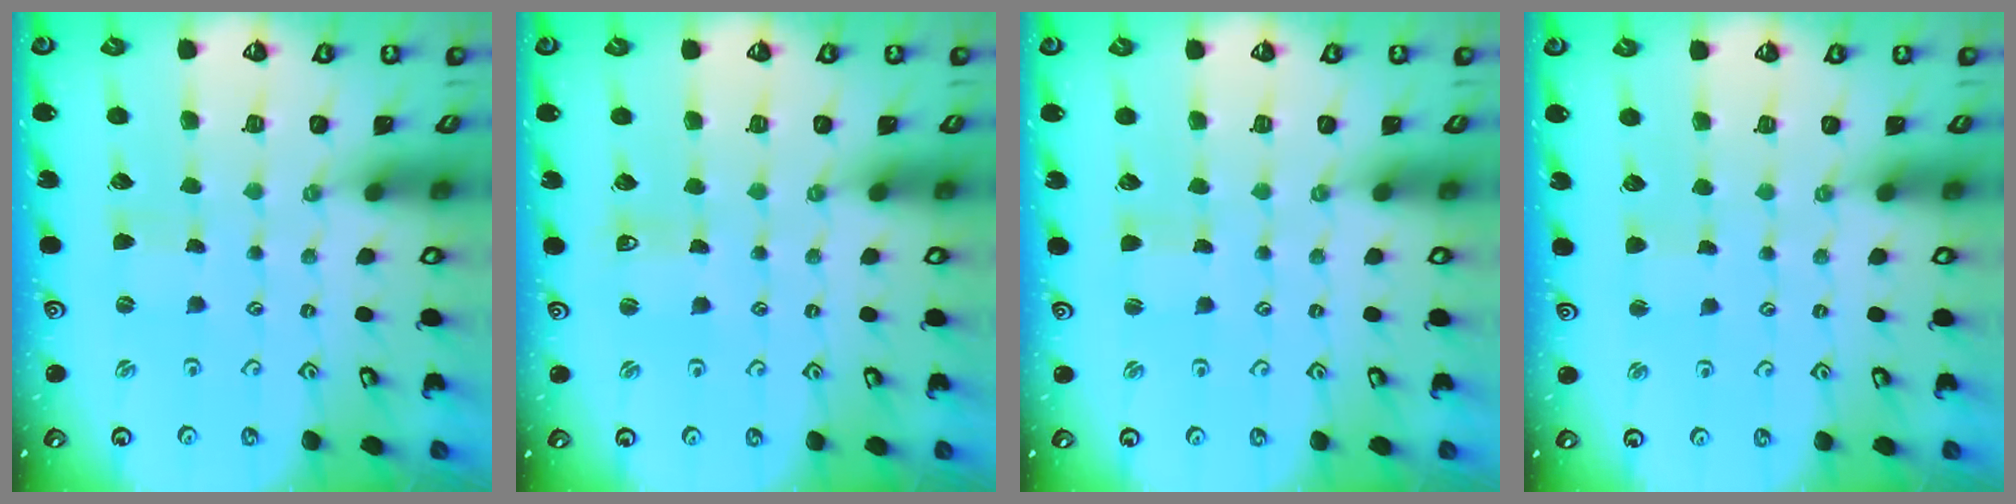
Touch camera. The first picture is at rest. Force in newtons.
{"total": 1.5, "press": 1.5, "slide": 0.3}
{"total": 0.9, "press": 0.9, "slide": 0.0}
{"total": 2.1, "press": 2.1, "slide": 0.4}